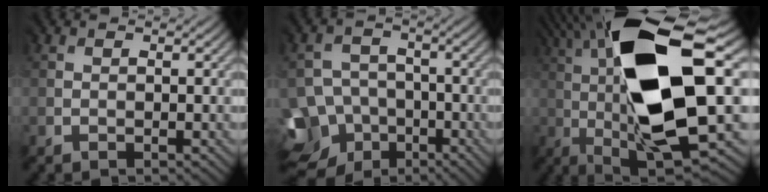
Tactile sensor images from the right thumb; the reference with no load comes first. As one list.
[{"total": 10.4, "force": [-7.0, 7.5, 2.1], "torque": [-0.067, -0.036, -0.110]}, {"total": 18.1, "force": [2.6, 5.8, 16.9], "torque": [-0.324, 0.023, 0.042]}]